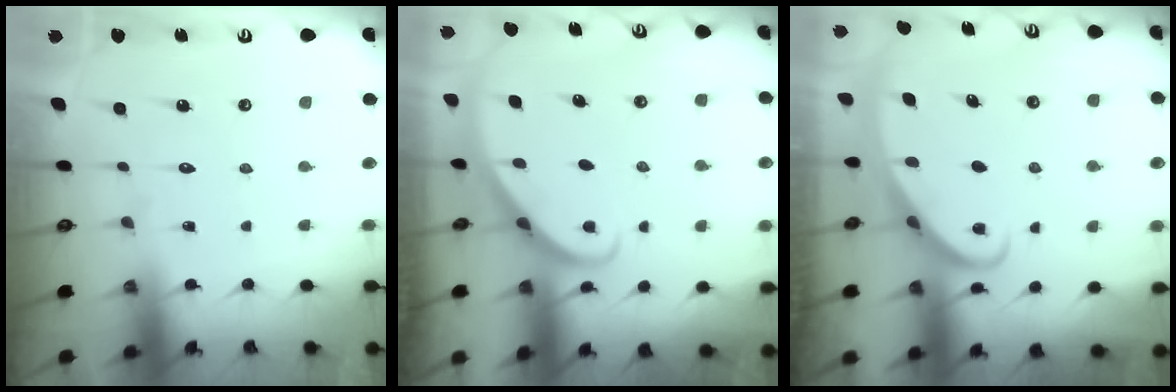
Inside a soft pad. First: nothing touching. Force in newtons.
{"total": 2.8, "press": 2.8, "slide": 0.2}
{"total": 2.4, "press": 2.4, "slide": 0.4}